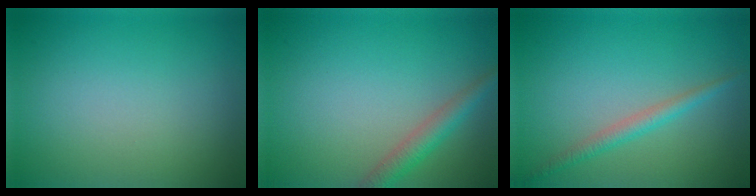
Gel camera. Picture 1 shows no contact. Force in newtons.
{"total": 2.7, "press": 2.7, "slide": 0.1}
{"total": 2.0, "press": 2.0, "slide": 0.1}